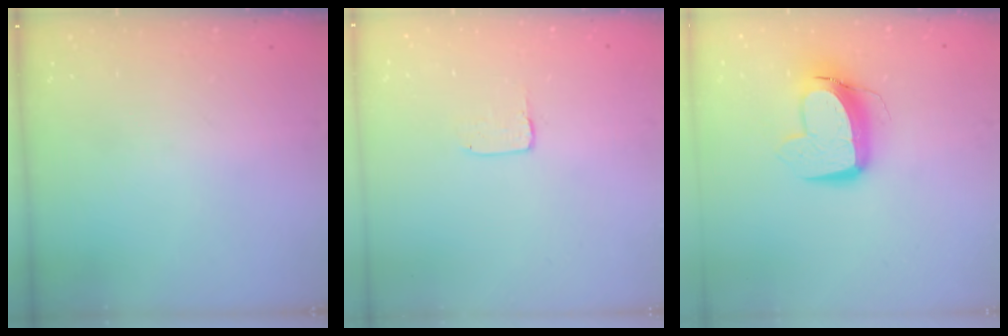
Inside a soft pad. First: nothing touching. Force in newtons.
{"total": 2.0, "press": 2.0, "slide": 0.0}
{"total": 11.5, "press": 11.4, "slide": 1.2}